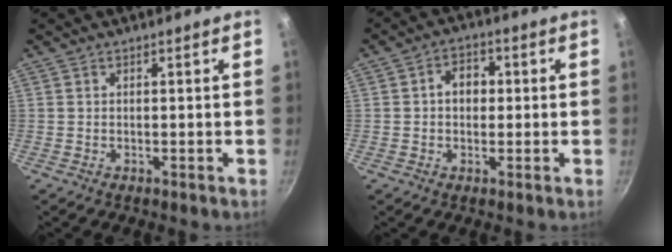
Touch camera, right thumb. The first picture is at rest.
{"total": 4.9, "force": [0.3, 3.9, 3.1], "torque": [-0.020, 0.011, -0.002]}